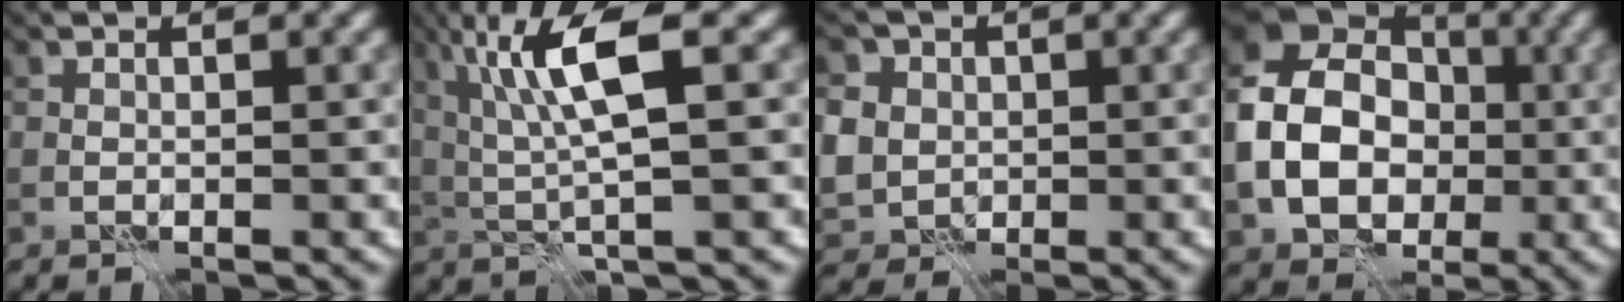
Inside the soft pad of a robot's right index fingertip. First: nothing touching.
{"total": 7.0, "force": [1.8, 1.4, 6.6], "torque": [-0.131, 0.008, 0.035]}
{"total": 9.6, "force": [1.5, 8.6, 4.1], "torque": [-0.103, 0.019, 0.004]}
{"total": 11.8, "force": [-1.4, 9.0, 7.5], "torque": [-0.151, -0.004, -0.026]}